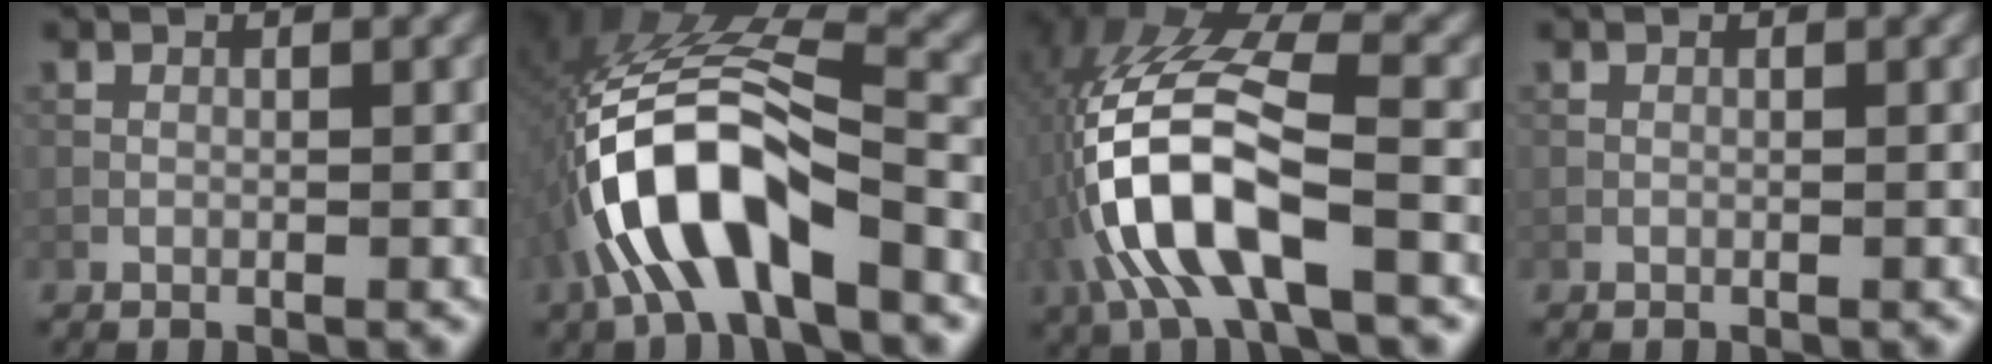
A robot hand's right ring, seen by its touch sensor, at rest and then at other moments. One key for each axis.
{"total": 10.8, "fx": -4.2, "fy": 4.1, "fz": 9.1, "tx": -0.187, "ty": 0.015, "tz": -0.077}
{"total": 11.2, "fx": -3.3, "fy": 4.6, "fz": 9.7, "tx": -0.223, "ty": 0.007, "tz": -0.063}
{"total": 0.0}